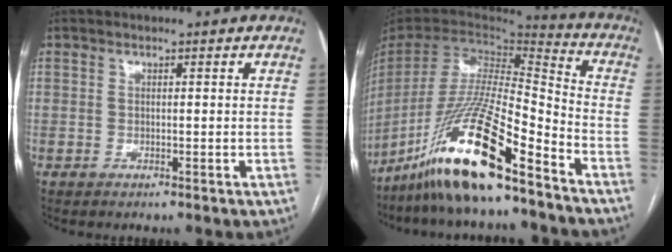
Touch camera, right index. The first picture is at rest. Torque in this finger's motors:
{"motor_torque": [0.66, -0.77, 0.47, 0.13]}